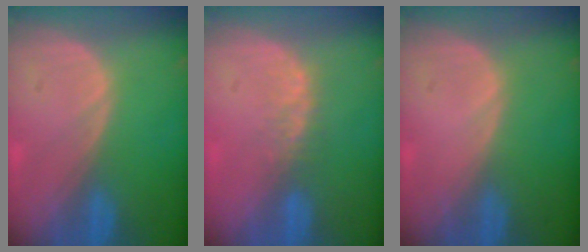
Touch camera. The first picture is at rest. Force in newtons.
{"total": 2.8, "press": 2.4, "slide": 1.5}
{"total": 0.0}